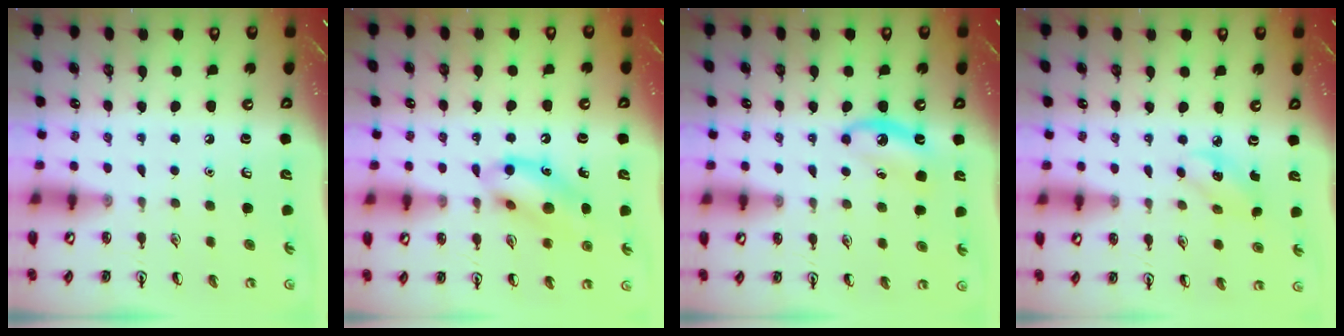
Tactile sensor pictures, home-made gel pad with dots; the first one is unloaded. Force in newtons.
{"total": 12.6, "press": 12.4, "slide": 2.4}
{"total": 6.8, "press": 6.5, "slide": 2.0}
{"total": 2.9, "press": 2.8, "slide": 0.7}